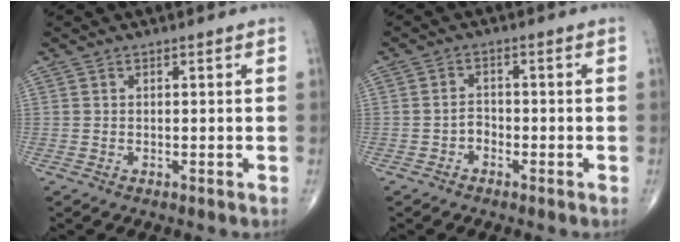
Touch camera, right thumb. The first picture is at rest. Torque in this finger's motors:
{"motor_torque": [-0.11, 0.04, 0.12, 0.11, 0.00]}